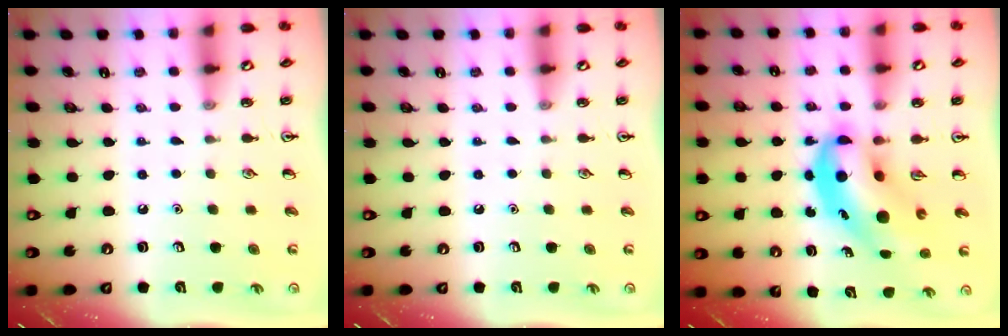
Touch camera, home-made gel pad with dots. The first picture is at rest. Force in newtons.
{"total": 0.0}
{"total": 9.5, "press": 9.1, "slide": 2.7}